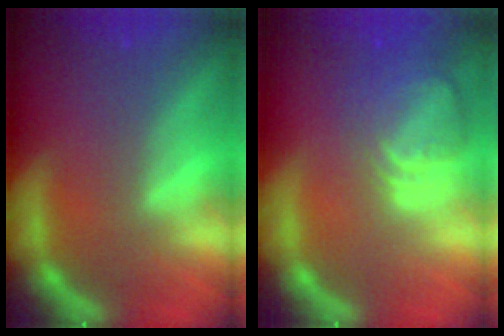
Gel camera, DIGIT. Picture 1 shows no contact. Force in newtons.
{"total": 6.1}